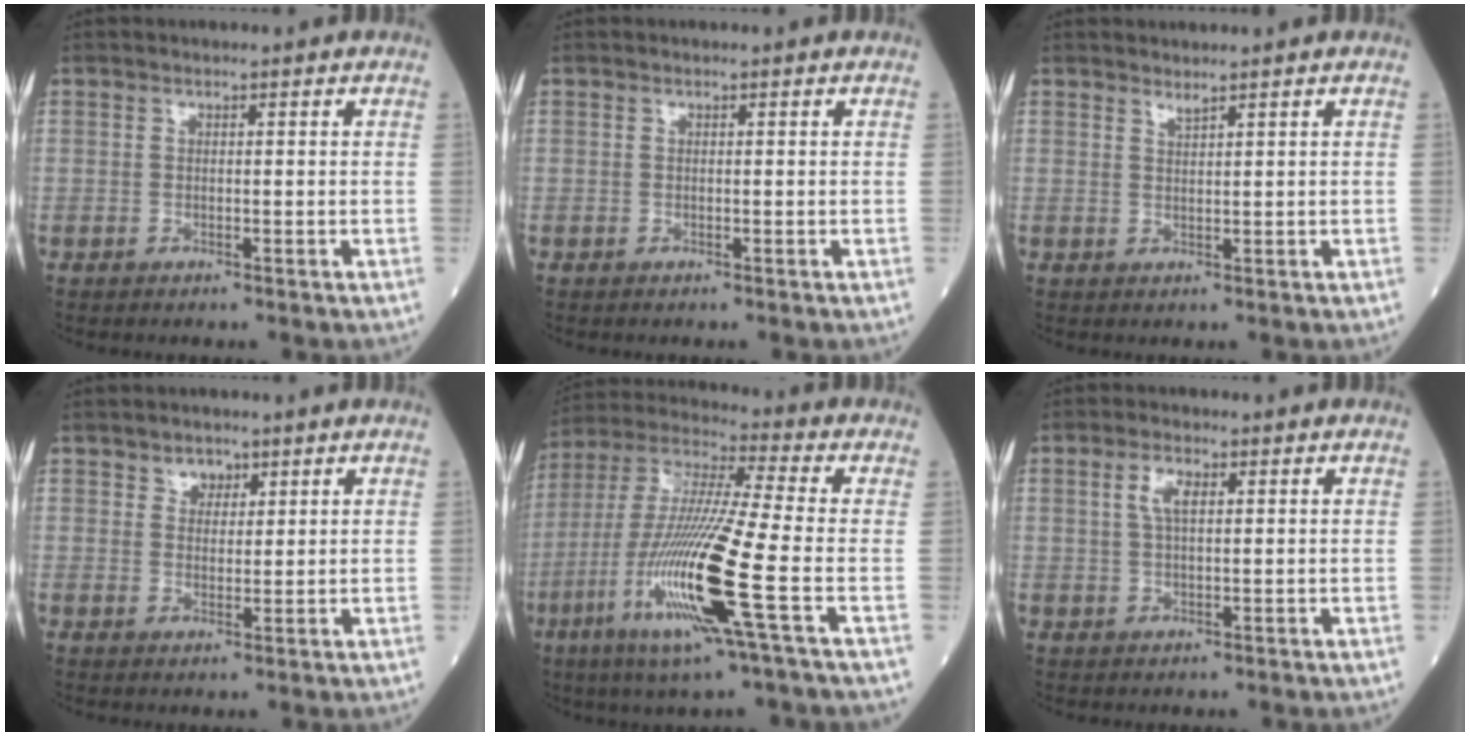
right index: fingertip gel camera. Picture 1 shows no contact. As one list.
[{"total": 0.0}, {"total": 1.0, "force": [1.0, -0.2, 0.2], "torque": [-0.012, -0.007, 0.022]}, {"total": 2.5, "force": [1.7, 1.7, 0.8], "torque": [-0.011, 0.001, 0.030]}, {"total": 17.9, "force": [-5.6, -0.3, 17.0], "torque": [-0.363, -0.022, -0.112]}, {"total": 3.2, "force": [1.2, 1.1, 2.8], "torque": [-0.061, 0.007, 0.026]}]